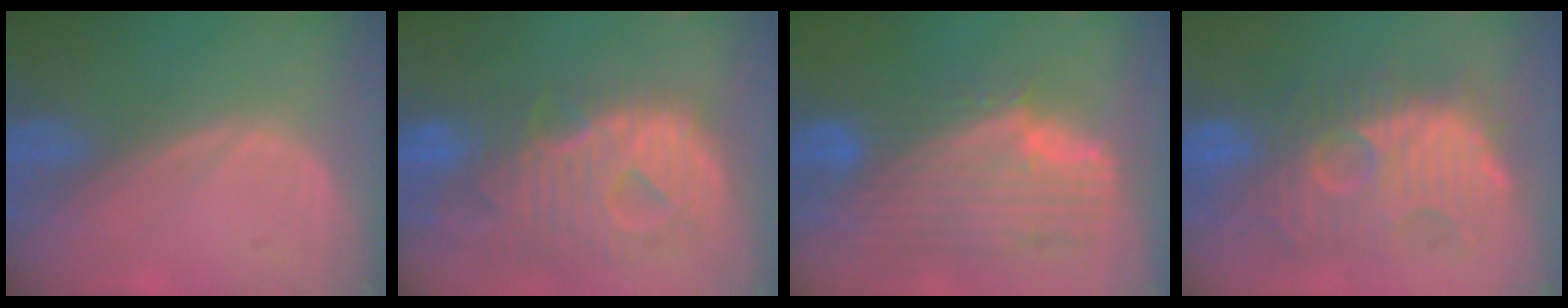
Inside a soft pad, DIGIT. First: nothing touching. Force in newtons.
{"total": 12.8, "press": 10.8, "slide": 6.8}
{"total": 11.8, "press": 10.0, "slide": 6.2}
{"total": 12.1, "press": 11.7, "slide": 2.9}